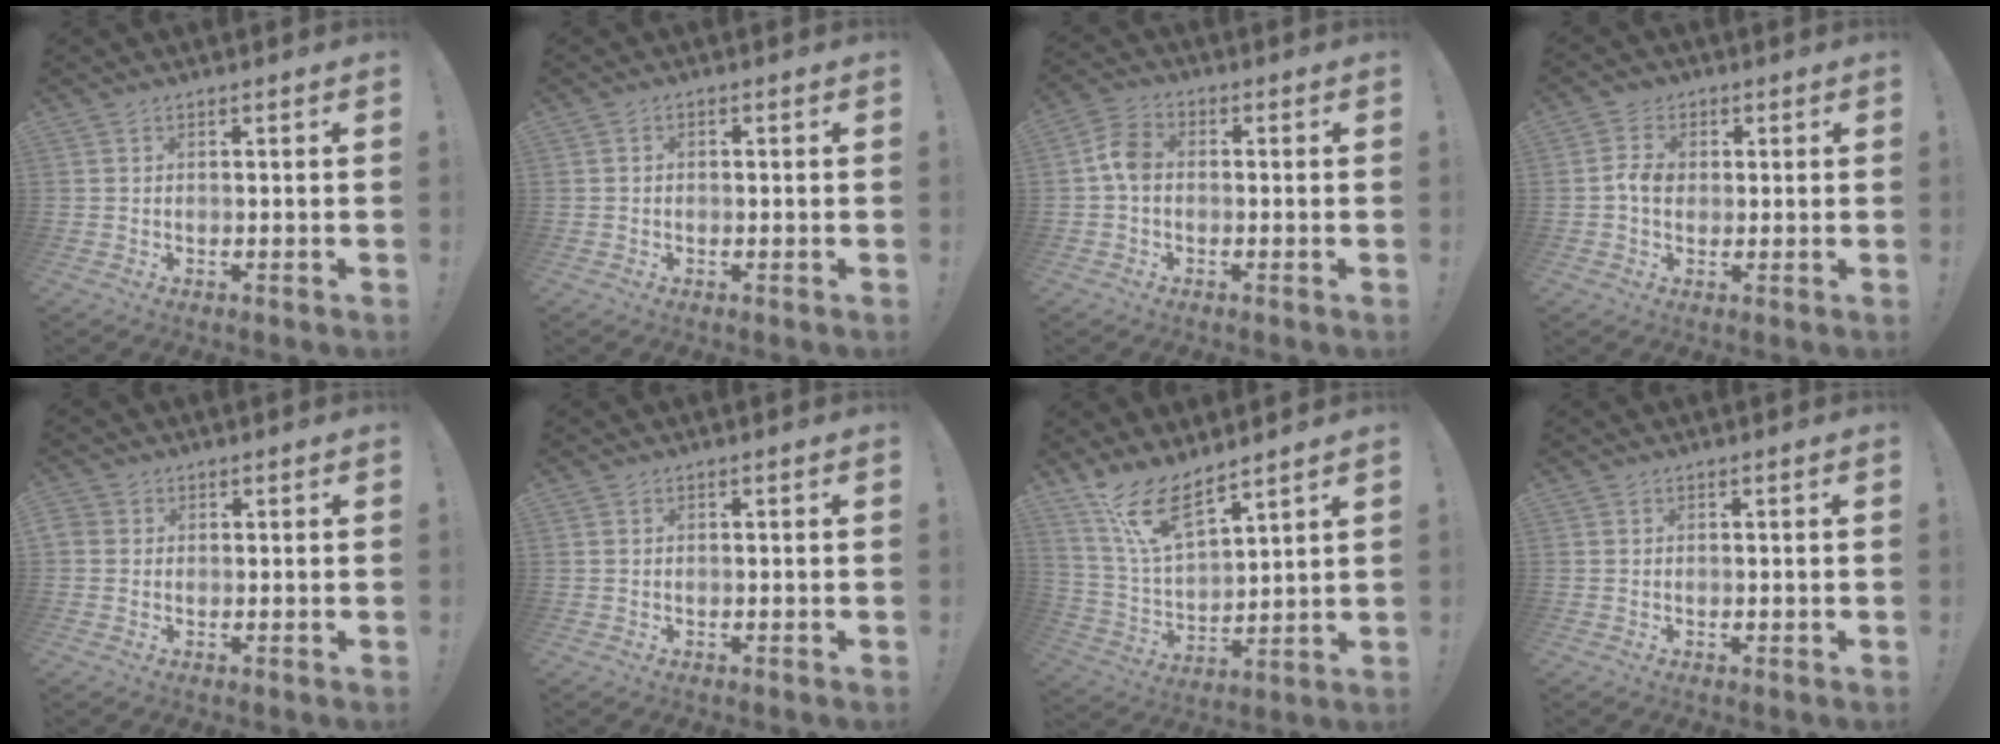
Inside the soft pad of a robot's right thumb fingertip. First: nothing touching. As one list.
[{"total": 1.0, "force": [-0.5, 0.6, 0.6], "torque": [-0.013, 0.005, -0.009]}, {"total": 6.6, "force": [-0.4, 4.5, 4.8], "torque": [-0.090, 0.016, -0.004]}, {"total": 5.8, "force": [0.1, 4.8, 3.2], "torque": [-0.056, 0.007, 0.001]}, {"total": 2.4, "force": [0.6, 2.1, 0.8], "torque": [-0.017, 0.005, 0.014]}, {"total": 0.0}, {"total": 12.9, "force": [10.0, 4.0, 7.1], "torque": [-0.148, -0.059, 0.187]}, {"total": 0.0}]